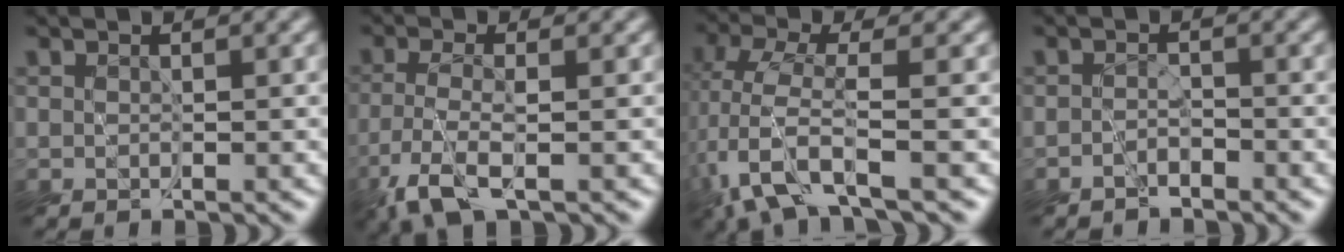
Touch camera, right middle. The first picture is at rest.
{"total": 3.8, "force": [-2.4, 0.9, 2.8], "torque": [-0.070, -0.007, -0.056]}
{"total": 5.0, "force": [-2.2, 1.1, 4.3], "torque": [-0.105, -0.004, -0.052]}
{"total": 1.3, "force": [-1.2, 0.4, 0.4], "torque": [-0.006, 0.003, -0.027]}